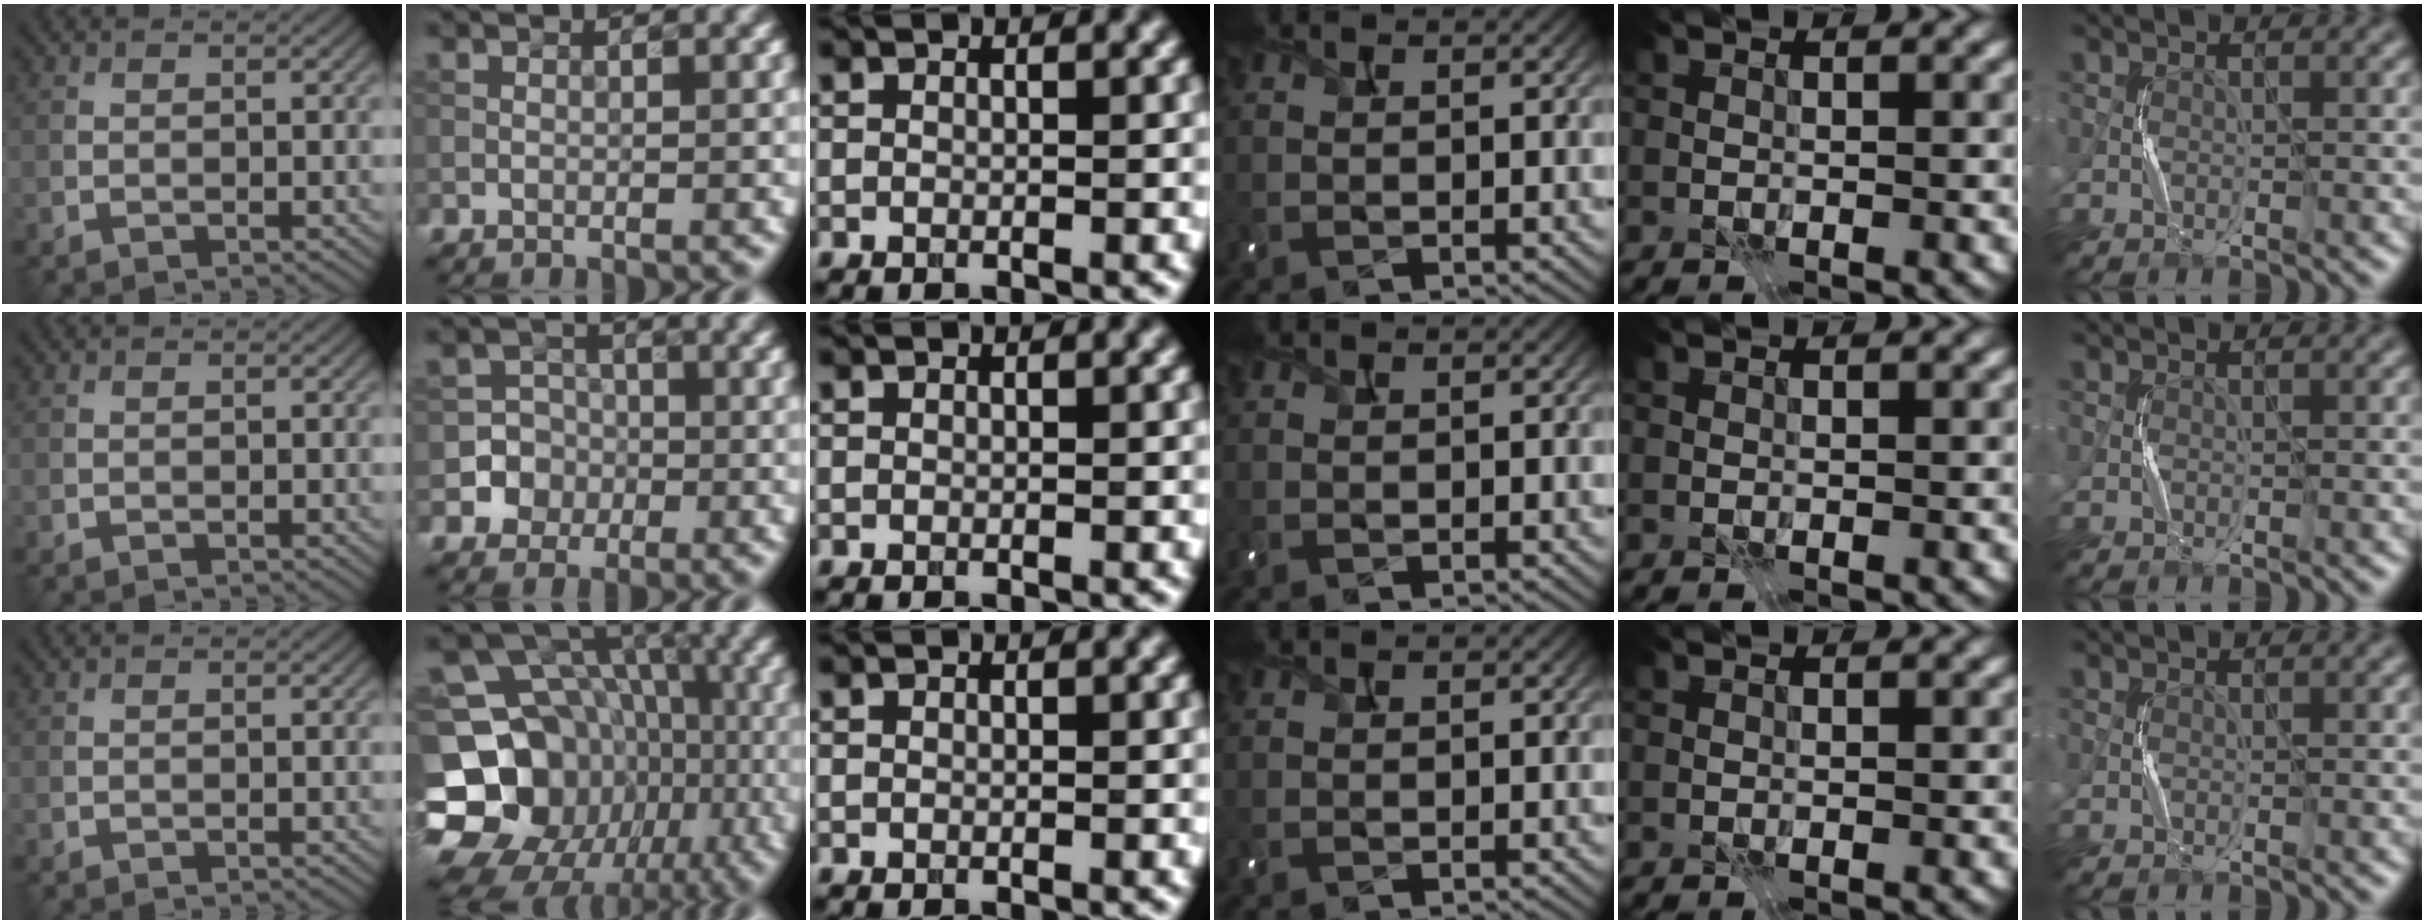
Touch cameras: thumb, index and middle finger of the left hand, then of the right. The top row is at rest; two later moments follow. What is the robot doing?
{"motion": "press", "object": "camera"}